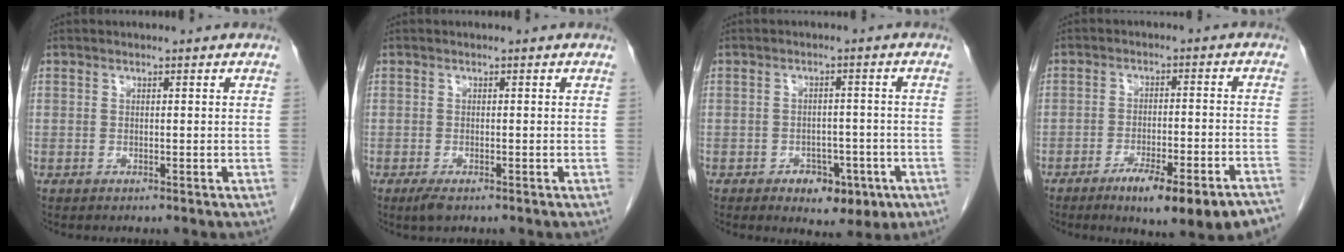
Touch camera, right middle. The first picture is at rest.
{"total": 1.9, "force": [-1.2, 0.6, 1.4], "torque": [-0.030, -0.005, -0.018]}
{"total": 6.1, "force": [-3.1, 3.6, 3.9], "torque": [-0.044, 0.006, -0.035]}
{"total": 13.9, "force": [-10.1, 1.8, 9.5], "torque": [-0.092, 0.000, -0.143]}